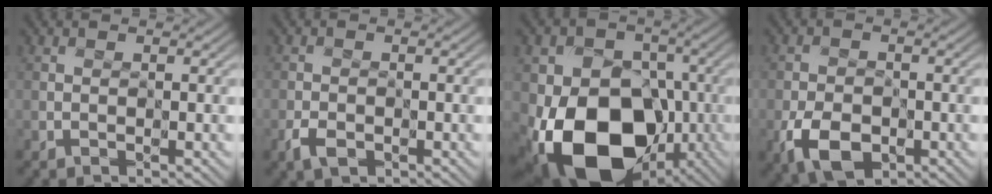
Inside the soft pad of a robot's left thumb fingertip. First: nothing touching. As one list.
[{"total": 2.0, "force": [-1.2, 1.2, 1.0], "torque": [-0.026, -0.006, -0.026]}, {"total": 18.4, "force": [-6.2, 13.2, 11.2], "torque": [-0.204, -0.034, -0.115]}, {"total": 5.7, "force": [-2.6, 3.6, 3.6], "torque": [-0.077, -0.012, -0.054]}]